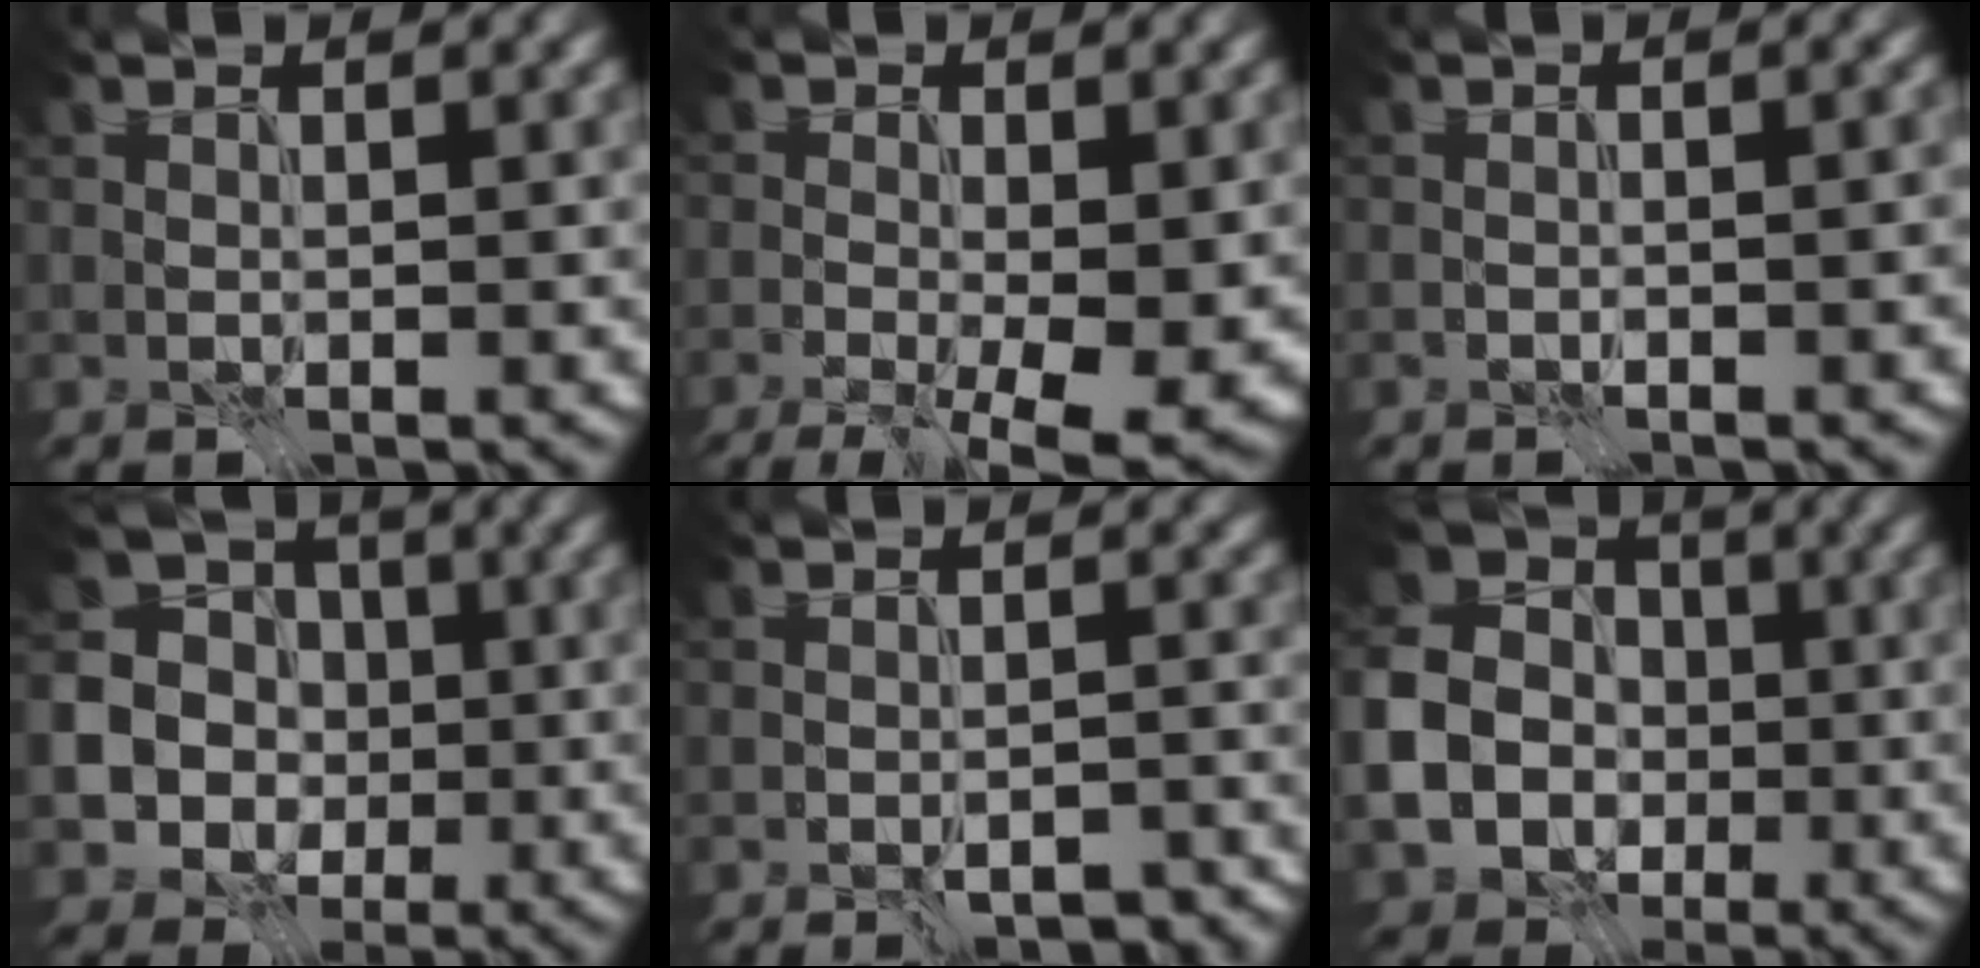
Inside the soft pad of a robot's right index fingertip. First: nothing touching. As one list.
[{"total": 7.8, "force": [-1.9, 3.0, 6.9], "torque": [-0.097, -0.012, -0.024]}, {"total": 2.0, "force": [-0.2, 0.7, 1.9], "torque": [-0.008, 0.008, -0.013]}, {"total": 9.6, "force": [-1.1, 9.2, 2.6], "torque": [-0.072, 0.019, -0.047]}, {"total": 2.9, "force": [-2.2, 0.9, 1.6], "torque": [-0.007, 0.001, -0.025]}, {"total": 8.1, "force": [-1.9, 7.1, 3.3], "torque": [-0.084, 0.001, -0.041]}]